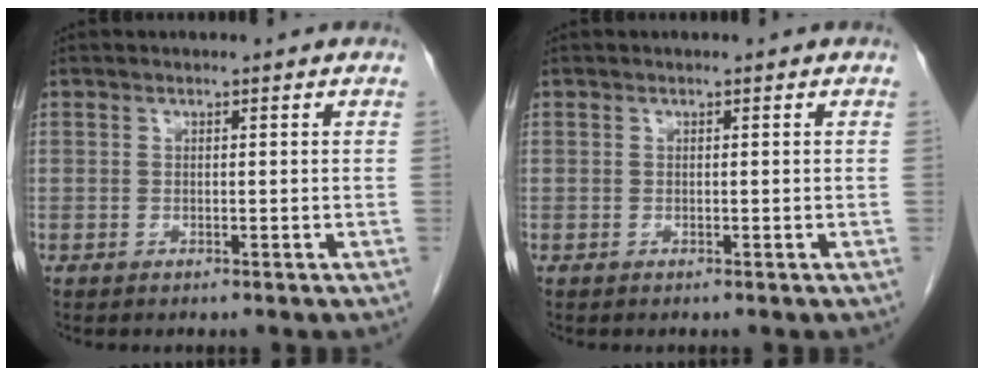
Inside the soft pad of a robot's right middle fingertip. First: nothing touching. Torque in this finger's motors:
{"motor_torque": [-0.13, 0.05, -0.02, 0.01]}